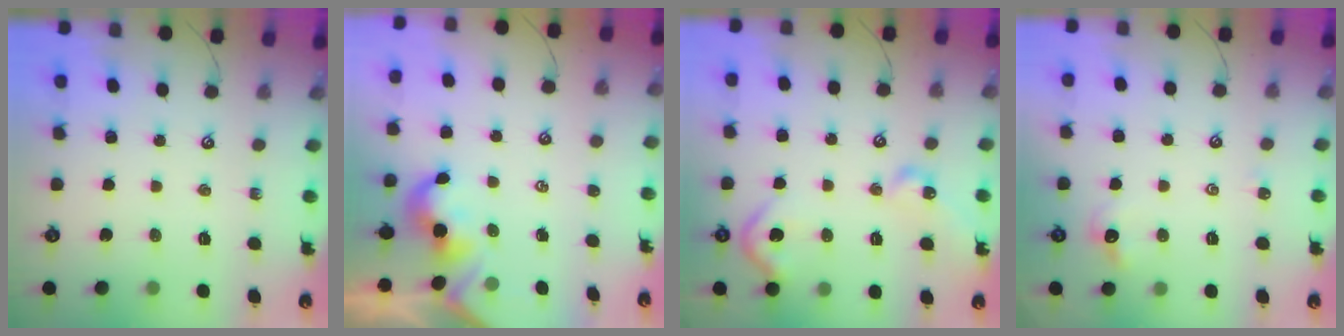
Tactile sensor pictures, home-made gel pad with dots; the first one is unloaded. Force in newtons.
{"total": 2.1, "press": 2.0, "slide": 0.5}
{"total": 9.9, "press": 9.8, "slide": 1.3}
{"total": 1.5, "press": 1.4, "slide": 0.5}